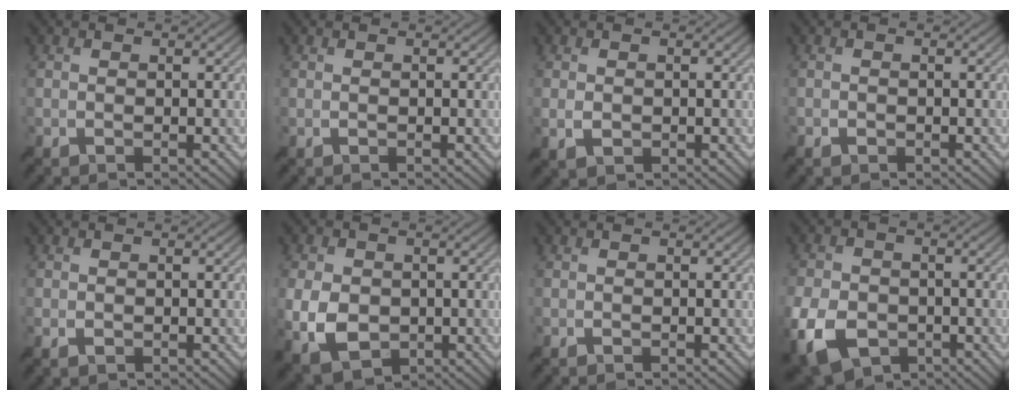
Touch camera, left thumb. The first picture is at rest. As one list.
[{"total": 0.0}, {"total": 1.8, "force": [-0.3, 1.1, 1.4], "torque": [-0.035, -0.005, -0.002]}, {"total": 0.9, "force": [-0.6, 0.6, 0.2], "torque": [-0.002, -0.003, -0.011]}, {"total": 0.9, "force": [-0.4, 0.6, 0.6], "torque": [-0.014, -0.004, -0.004]}, {"total": 7.7, "force": [-1.7, 5.4, 5.2], "torque": [-0.138, -0.022, -0.027]}, {"total": 0.0}, {"total": 9.8, "force": [-4.3, 6.5, 5.9], "torque": [-0.154, -0.030, -0.080]}]